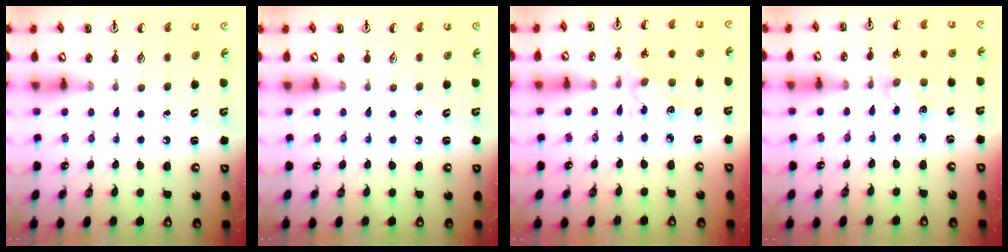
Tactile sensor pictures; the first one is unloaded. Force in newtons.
{"total": 0.0}
{"total": 2.6, "press": 2.4, "slide": 0.9}
{"total": 1.8, "press": 1.8, "slide": 0.3}